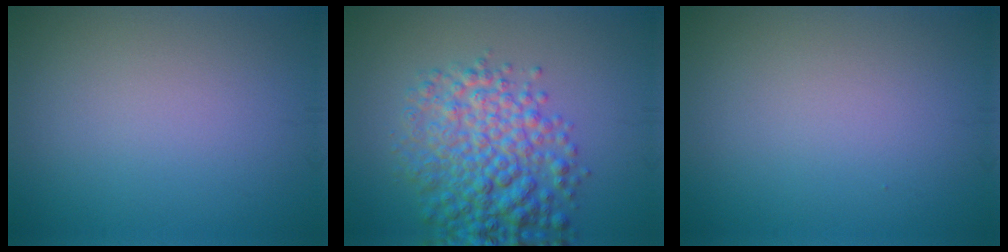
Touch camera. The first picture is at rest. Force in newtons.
{"total": 7.1, "press": 7.1, "slide": 0.2}
{"total": 0.0}